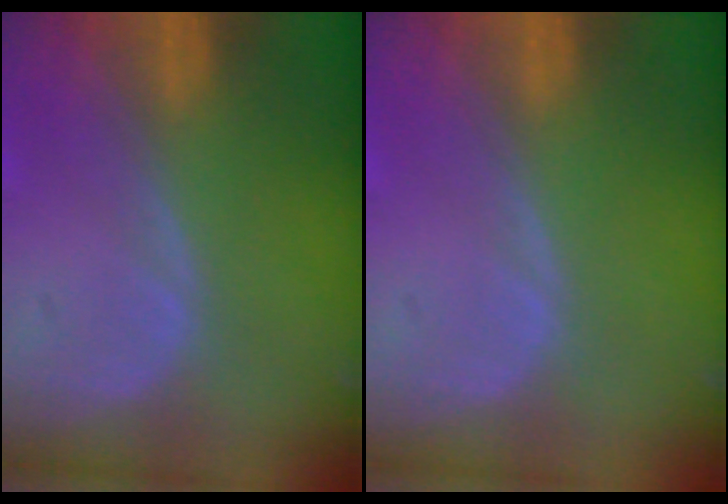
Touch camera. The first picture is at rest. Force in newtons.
{"total": 0.0}